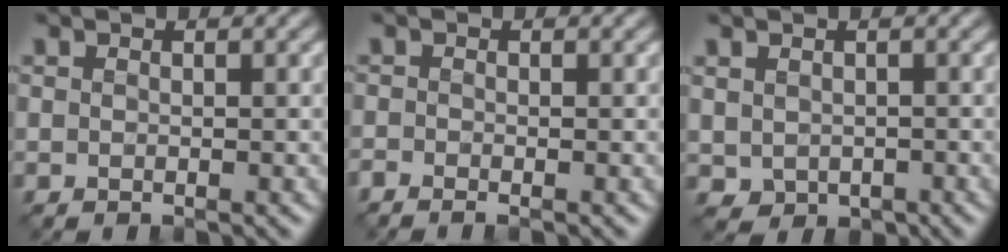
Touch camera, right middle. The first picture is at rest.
{"total": 0.9, "force": [-0.8, 0.1, 0.3], "torque": [-0.010, -0.004, -0.020]}
{"total": 1.6, "force": [-0.2, 1.5, 0.6], "torque": [-0.018, -0.009, 0.003]}